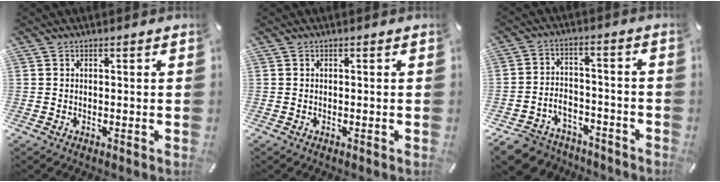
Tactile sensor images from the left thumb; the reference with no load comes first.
{"total": 0.0}
{"total": 7.4, "force": [-5.2, 4.9, 2.0], "torque": [-0.040, 0.027, -0.097]}